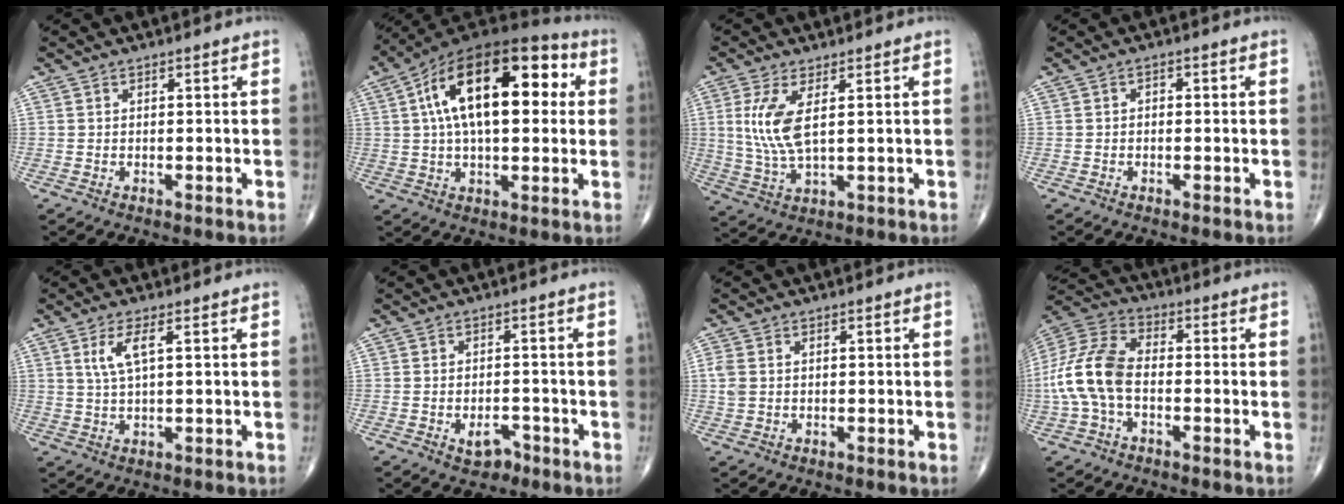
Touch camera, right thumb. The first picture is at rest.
{"total": 22.8, "force": [5.1, 11.2, 19.2], "torque": [-0.302, 0.029, 0.071]}
{"total": 8.3, "force": [1.9, 2.9, 7.5], "torque": [-0.177, -0.012, 0.046]}
{"total": 1.0, "force": [-0.1, 0.7, 0.7], "torque": [-0.004, 0.003, -0.006]}
{"total": 4.9, "force": [1.7, 1.2, 4.4], "torque": [-0.101, -0.002, 0.039]}
{"total": 3.5, "force": [-1.9, 2.2, 1.9], "torque": [-0.016, 0.013, -0.025]}
{"total": 2.7, "force": [0.3, 2.0, 1.8], "torque": [-0.055, 0.003, 0.006]}
{"total": 13.7, "force": [-2.1, 8.1, 10.9], "torque": [-0.239, 0.035, -0.046]}